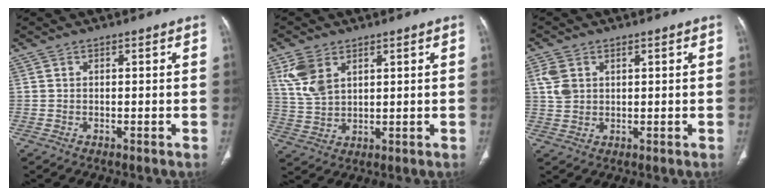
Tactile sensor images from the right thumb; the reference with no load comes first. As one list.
[{"total": 7.4, "force": [3.7, 4.4, 4.7], "torque": [-0.091, -0.008, 0.086]}, {"total": 4.5, "force": [1.6, 3.3, 2.6], "torque": [-0.050, -0.003, 0.036]}]